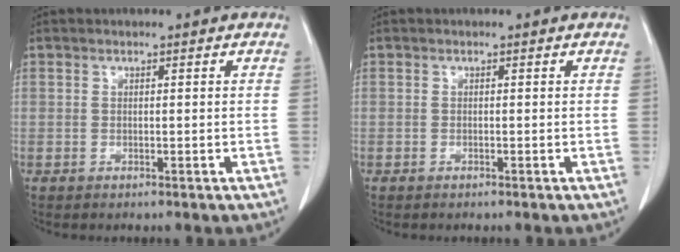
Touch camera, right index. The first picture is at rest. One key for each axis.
{"total": 0.0}